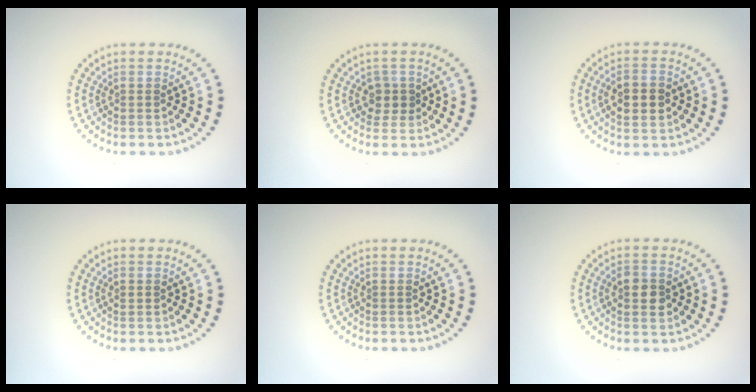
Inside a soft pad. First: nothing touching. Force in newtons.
{"total": 1.8, "press": 1.4, "slide": 1.1}
{"total": 3.8, "press": 3.8, "slide": 0.2}
{"total": 0.7, "press": 0.7, "slide": 0.1}
{"total": 0.0}
{"total": 2.5, "press": 2.5, "slide": 0.2}